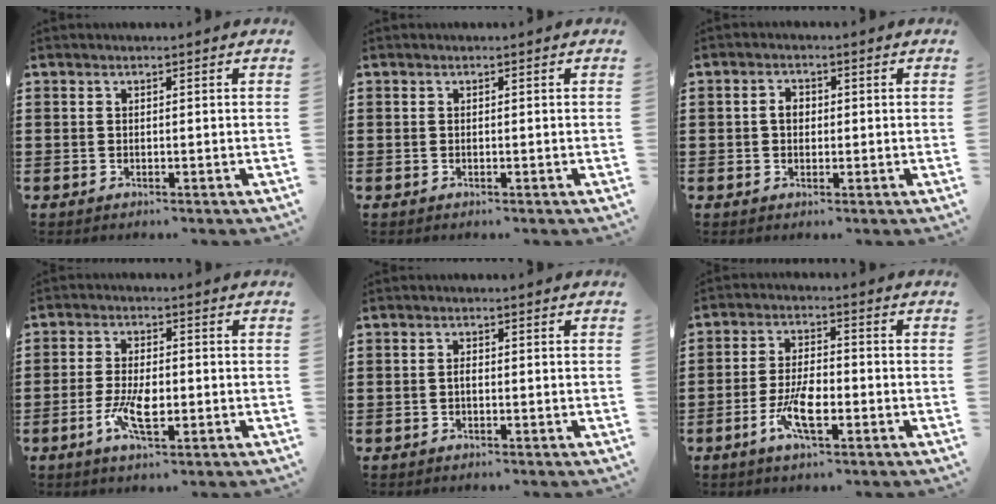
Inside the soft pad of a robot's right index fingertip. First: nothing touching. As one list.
[{"total": 0.0}, {"total": 2.3, "force": [0.0, 1.6, 1.7], "torque": [-0.034, 0.007, -0.001]}, {"total": 6.1, "force": [-1.6, 2.4, 5.4], "torque": [-0.111, -0.001, -0.031]}, {"total": 1.1, "force": [-0.3, 0.4, 0.9], "torque": [-0.019, -0.002, -0.004]}, {"total": 6.8, "force": [-2.7, 2.5, 5.7], "torque": [-0.126, -0.008, -0.053]}]